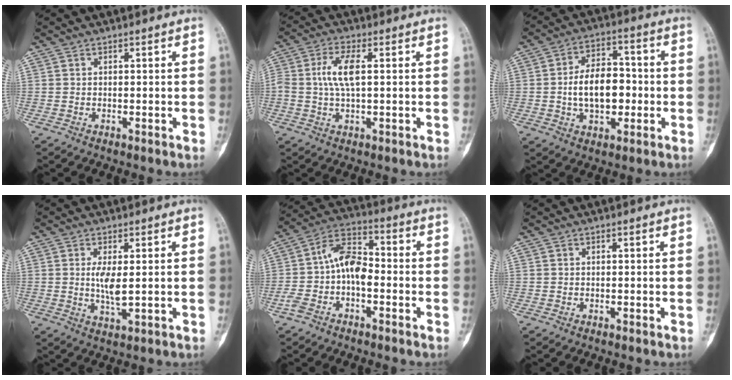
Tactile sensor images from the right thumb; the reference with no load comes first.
{"total": 6.6, "force": [0.8, 2.5, 6.1], "torque": [-0.136, 0.008, 0.015]}
{"total": 12.0, "force": [-1.1, 7.4, 9.4], "torque": [-0.131, 0.023, -0.019]}
{"total": 4.5, "force": [0.5, 1.2, 4.3], "torque": [-0.093, -0.014, 0.013]}
{"total": 10.3, "force": [-2.2, 5.7, 8.4], "torque": [-0.156, 0.043, -0.052]}
{"total": 0.0}